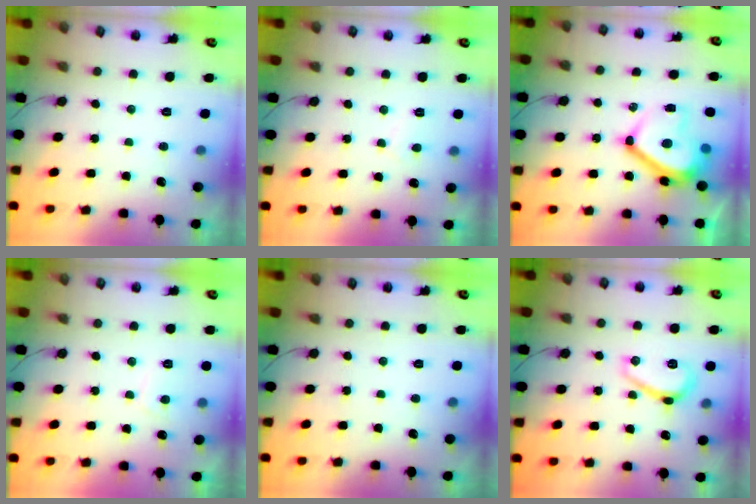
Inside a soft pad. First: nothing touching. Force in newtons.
{"total": 4.1, "press": 4.1, "slide": 0.5}
{"total": 13.8, "press": 13.6, "slide": 2.8}
{"total": 2.9, "press": 2.8, "slide": 0.6}
{"total": 0.0}
{"total": 6.5, "press": 6.4, "slide": 0.9}